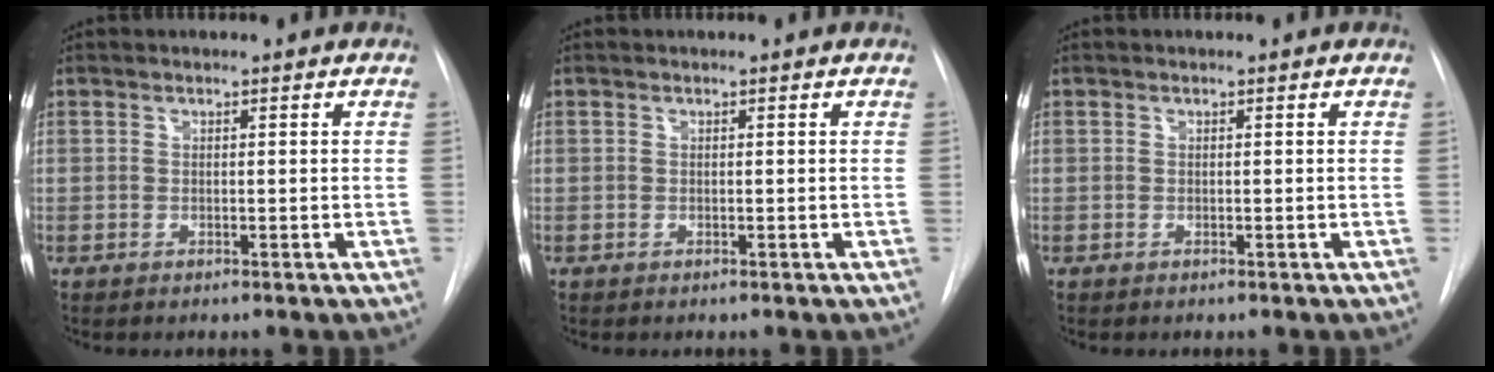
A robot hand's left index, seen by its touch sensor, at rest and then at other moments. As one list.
[{"total": 0.0}, {"total": 0.0}]